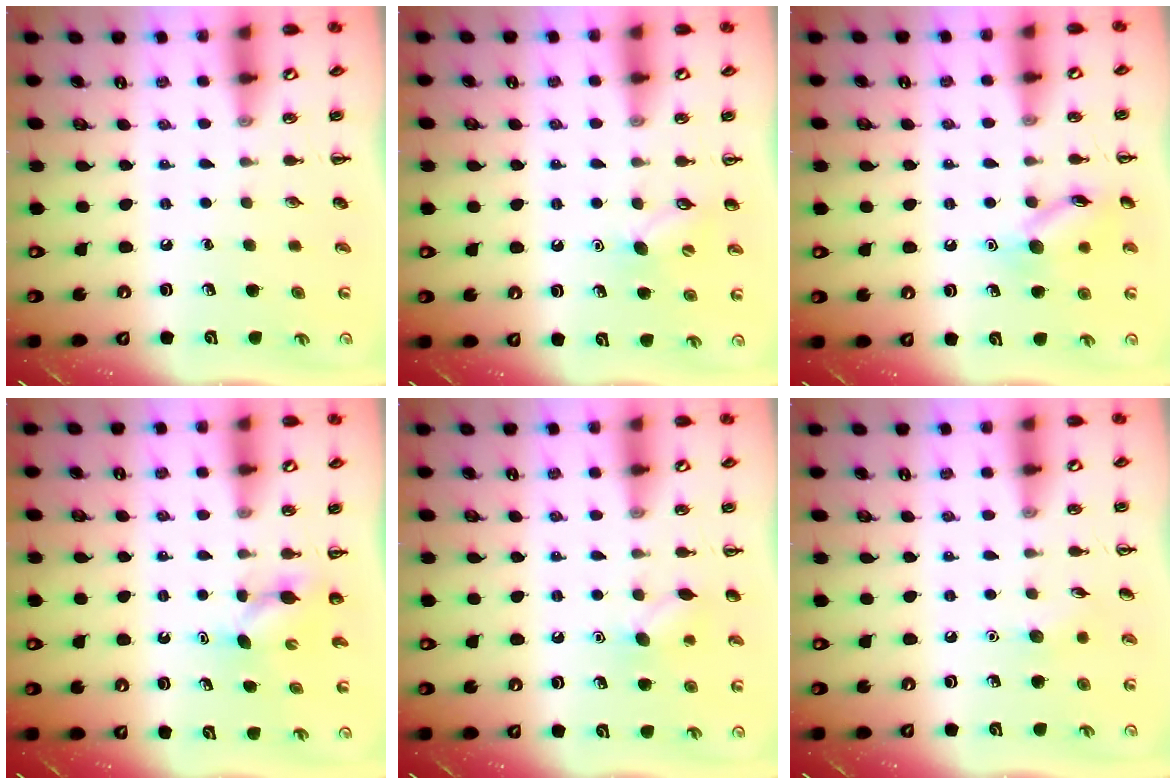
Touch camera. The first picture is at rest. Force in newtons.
{"total": 5.5, "press": 5.3, "slide": 1.4}
{"total": 11.4, "press": 11.4, "slide": 0.6}
{"total": 3.8, "press": 3.6, "slide": 1.0}
{"total": 7.5, "press": 7.3, "slide": 1.8}
{"total": 5.0, "press": 4.9, "slide": 1.4}